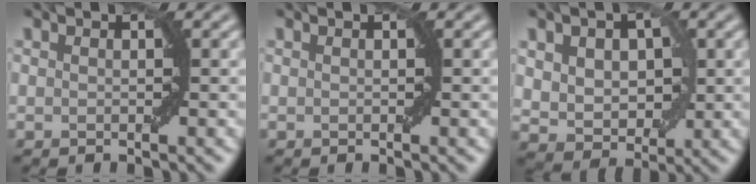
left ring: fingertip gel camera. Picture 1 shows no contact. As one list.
[{"total": 0.0}, {"total": 5.8, "force": [1.1, 4.0, 4.1], "torque": [-0.058, 0.007, 0.017]}]